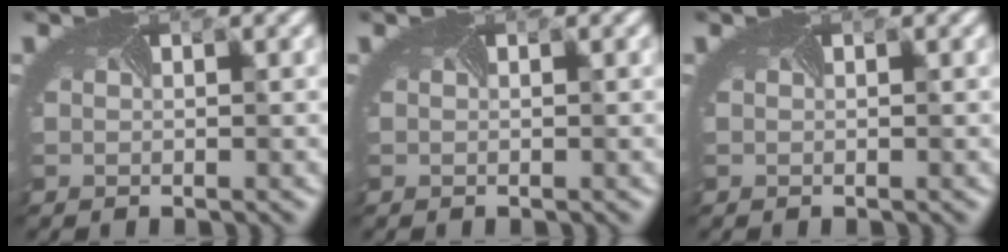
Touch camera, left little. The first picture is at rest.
{"total": 0.0}
{"total": 0.0}